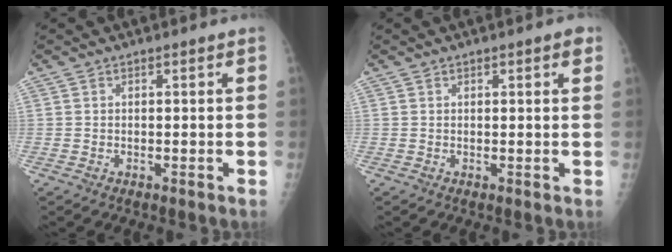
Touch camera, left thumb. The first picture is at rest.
{"total": 2.2, "force": [1.1, 0.7, 1.8], "torque": [-0.015, -0.001, 0.013]}